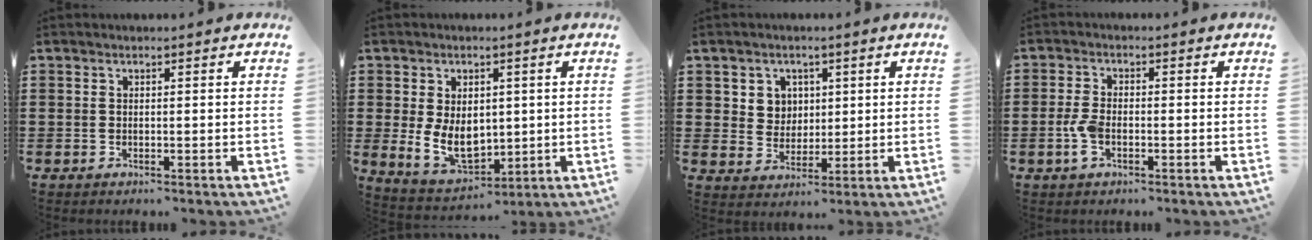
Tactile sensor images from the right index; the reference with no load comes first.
{"total": 7.6, "force": [0.0, 5.4, 5.3], "torque": [-0.090, 0.003, -0.001]}
{"total": 4.4, "force": [1.6, 4.1, 0.7], "torque": [-0.026, 0.010, 0.027]}
{"total": 3.9, "force": [-1.2, 1.9, 3.2], "torque": [-0.085, -0.006, -0.028]}